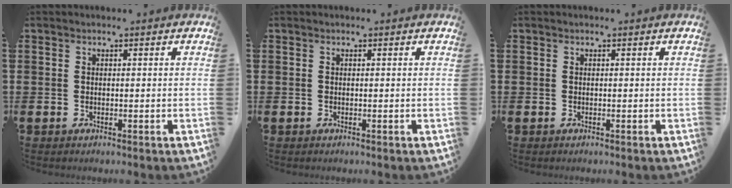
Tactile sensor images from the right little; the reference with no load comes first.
{"total": 0.0}
{"total": 0.0}